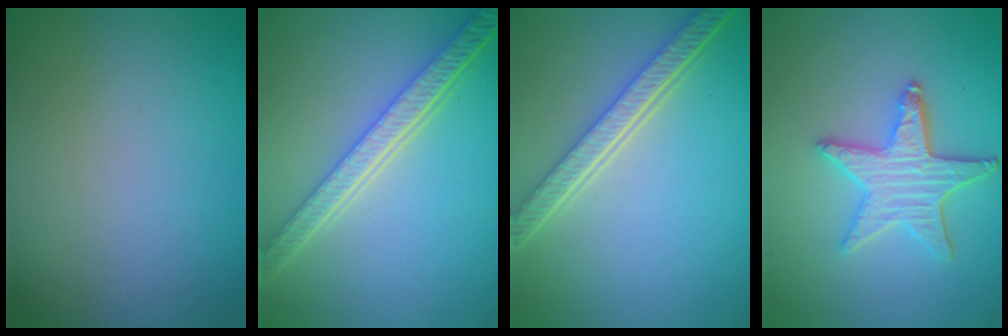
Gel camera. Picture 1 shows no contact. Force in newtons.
{"total": 5.2, "press": 4.1, "slide": 3.3}
{"total": 5.6, "press": 4.1, "slide": 3.8}
{"total": 4.2, "press": 3.8, "slide": 1.7}